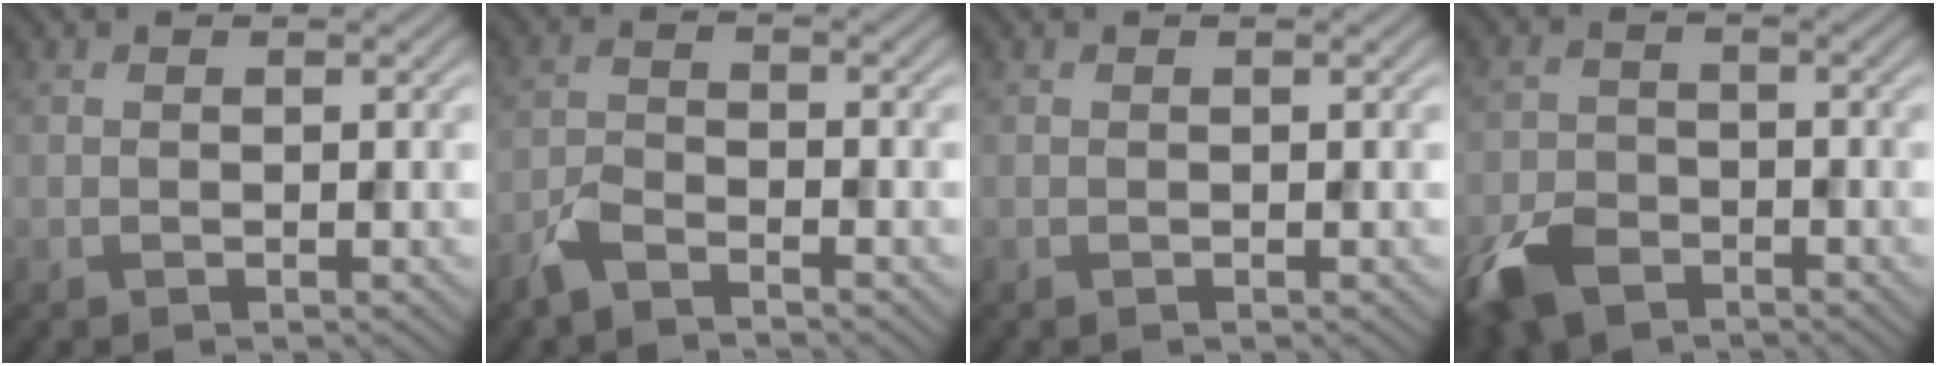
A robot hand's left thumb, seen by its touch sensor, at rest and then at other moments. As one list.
[{"total": 3.1, "force": [-2.5, 1.0, 1.5], "torque": [-0.037, -0.002, -0.064]}, {"total": 0.0}, {"total": 6.4, "force": [-4.2, 3.7, 3.1], "torque": [-0.076, -0.009, -0.088]}]